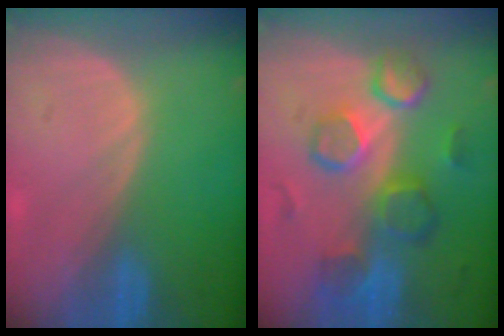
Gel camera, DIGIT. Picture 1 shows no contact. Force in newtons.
{"total": 10.3, "press": 9.1, "slide": 4.9}